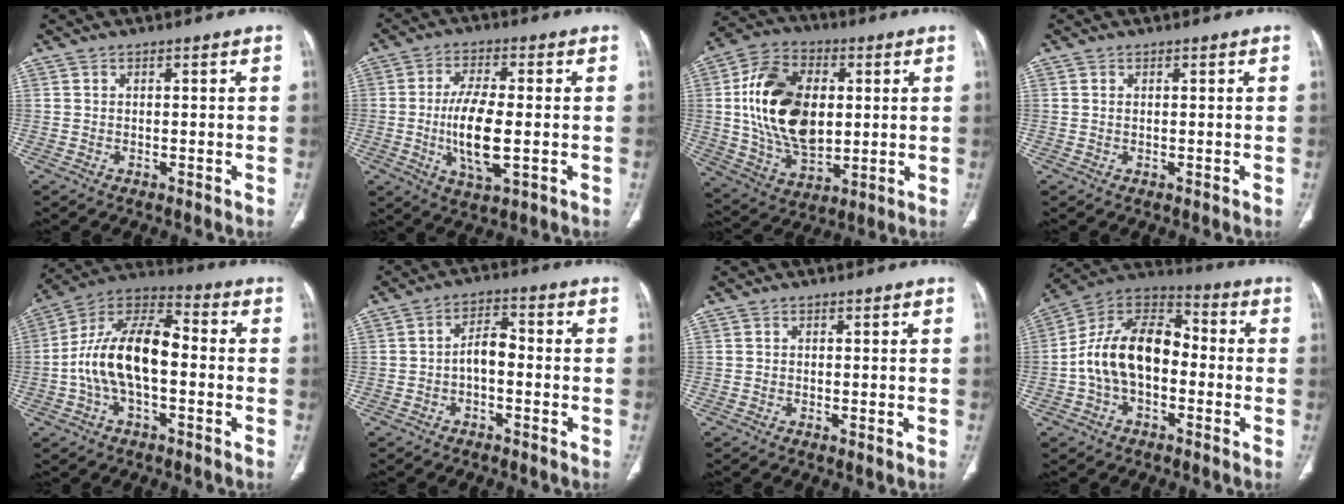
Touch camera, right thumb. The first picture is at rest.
{"total": 11.0, "force": [-1.4, 4.1, 10.1], "torque": [-0.198, -0.005, -0.024]}
{"total": 20.5, "force": [2.3, 13.2, 15.5], "torque": [-0.260, -0.003, 0.049]}
{"total": 0.0}
{"total": 16.3, "force": [-1.8, 8.3, 13.9], "torque": [-0.253, 0.045, -0.040]}
{"total": 4.8, "force": [-1.2, 2.6, 3.9], "torque": [-0.058, 0.026, -0.027]}
{"total": 0.5, "force": [-0.2, 0.1, 0.5], "torque": [-0.014, -0.003, -0.003]}
{"total": 16.1, "force": [-2.1, 10.3, 12.2], "torque": [-0.202, 0.048, -0.045]}